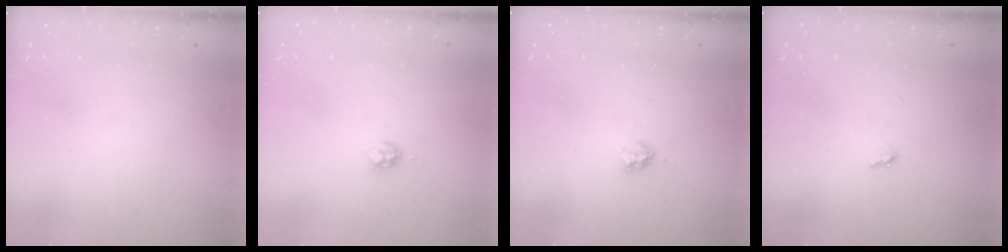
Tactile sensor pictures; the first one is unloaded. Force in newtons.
{"total": 4.2, "press": 4.2, "slide": 0.1}
{"total": 2.9, "press": 2.9, "slide": 0.5}
{"total": 1.7, "press": 1.6, "slide": 0.3}